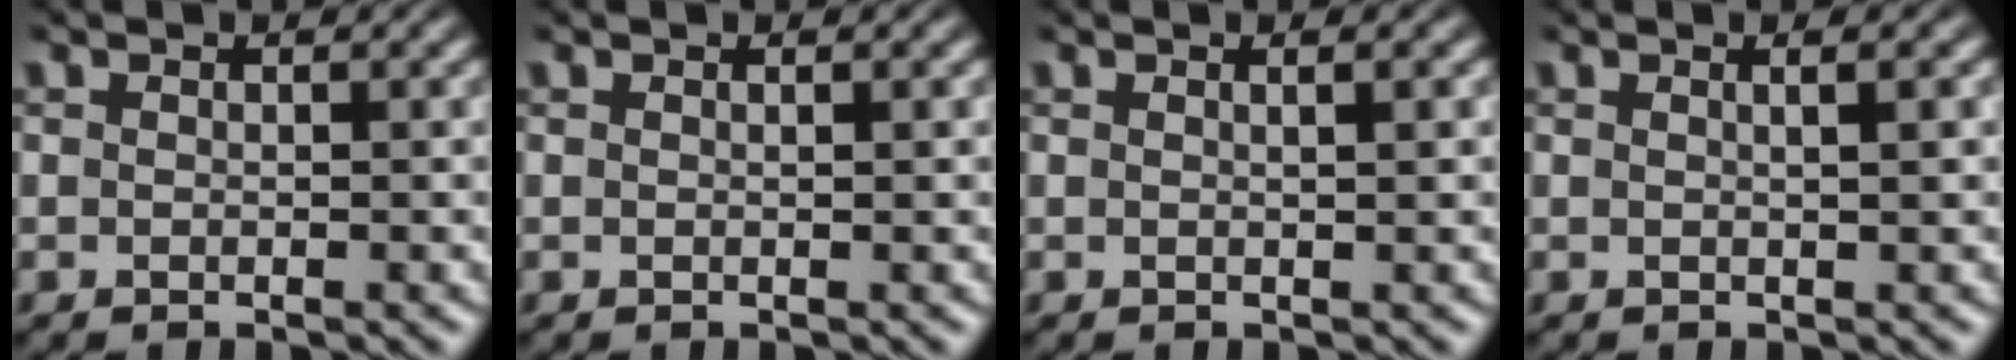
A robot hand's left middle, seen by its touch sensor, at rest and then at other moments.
{"total": 0.7, "force": [0.3, 0.2, 0.6], "torque": [-0.005, 0.002, 0.001]}
{"total": 1.7, "force": [0.6, 0.6, 1.5], "torque": [-0.015, 0.005, -0.005]}
{"total": 2.2, "force": [0.7, 0.9, 1.9], "torque": [-0.016, 0.007, -0.011]}